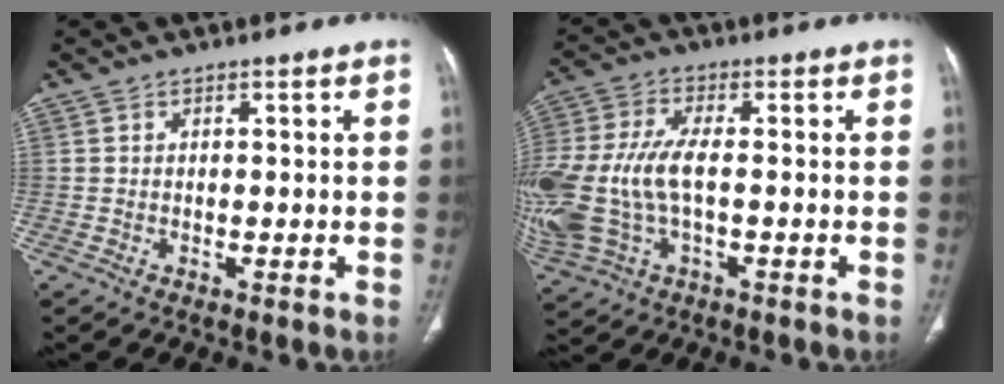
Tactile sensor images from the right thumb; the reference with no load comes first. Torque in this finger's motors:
{"motor_torque": [1.35, 1.36, 1.97, -0.23, 0.39]}